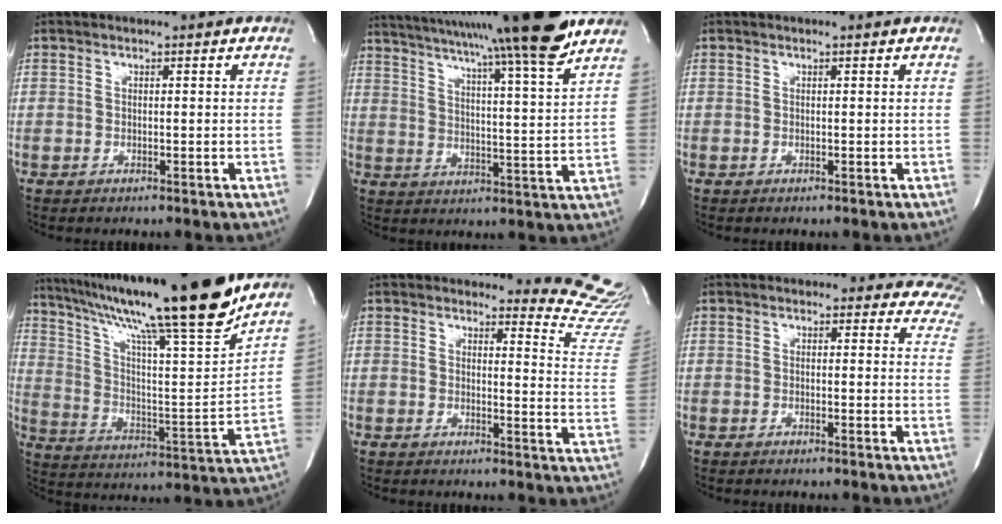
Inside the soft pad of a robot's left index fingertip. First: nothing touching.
{"total": 21.4, "force": [18.0, -1.1, 11.5], "torque": [-0.195, -0.018, 0.255]}
{"total": 0.0}
{"total": 27.2, "force": [21.7, 0.6, 16.4], "torque": [-0.285, -0.035, 0.328]}
{"total": 11.1, "force": [11.1, -0.1, -0.7], "torque": [0.033, -0.143, 0.087]}
{"total": 9.3, "force": [8.1, 4.5, 0.8], "torque": [0.044, -0.019, 0.041]}